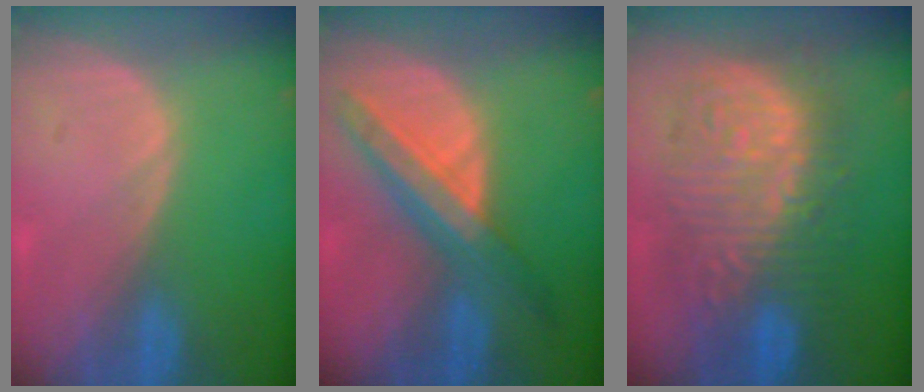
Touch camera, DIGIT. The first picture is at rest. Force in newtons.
{"total": 8.4, "press": 7.5, "slide": 3.8}
{"total": 13.4, "press": 13.3, "slide": 1.2}